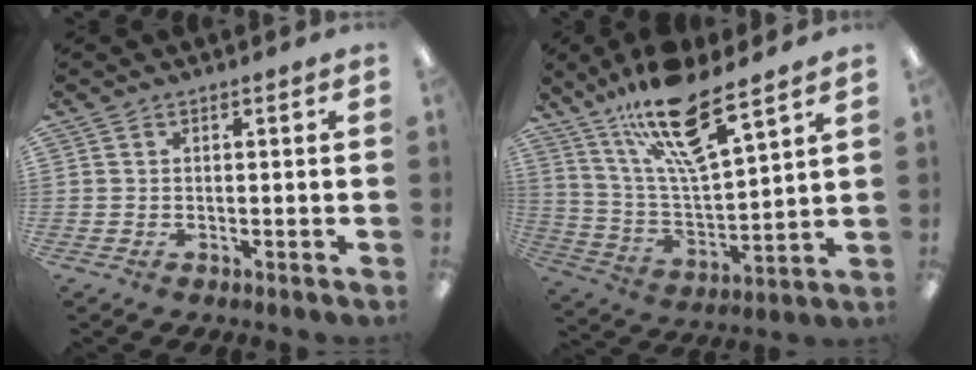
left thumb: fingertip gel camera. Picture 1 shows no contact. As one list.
[{"total": 18.3, "force": [13.2, 4.7, 11.8], "torque": [-0.217, -0.070, 0.222]}]